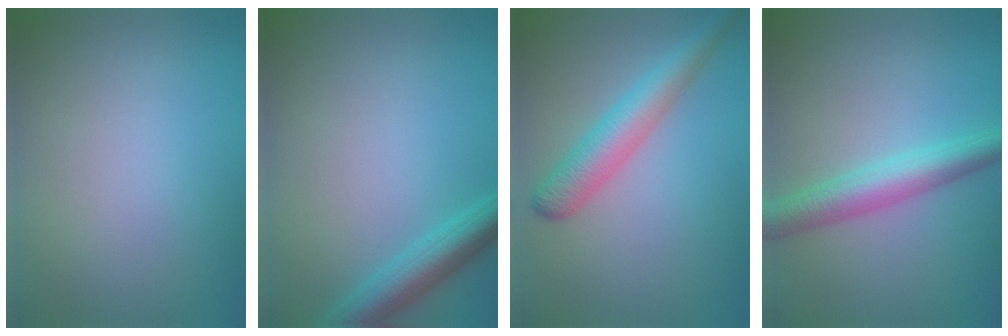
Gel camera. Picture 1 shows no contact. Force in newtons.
{"total": 3.9, "press": 3.9, "slide": 0.2}
{"total": 4.4, "press": 4.4, "slide": 0.1}
{"total": 4.4, "press": 4.4, "slide": 0.1}